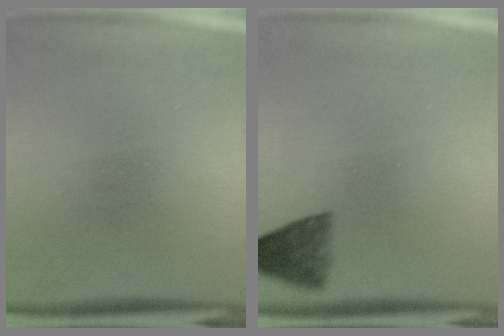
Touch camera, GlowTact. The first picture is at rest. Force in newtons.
{"total": 4.8}